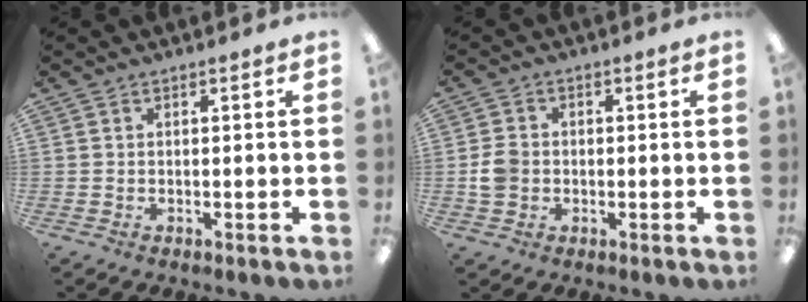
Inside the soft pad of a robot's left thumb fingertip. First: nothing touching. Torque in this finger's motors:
{"motor_torque": [-0.15, 0.24, 0.42, -0.18, -0.01]}